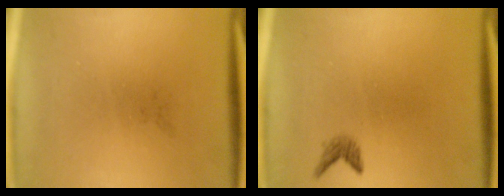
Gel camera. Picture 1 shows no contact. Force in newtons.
{"total": 1.1}